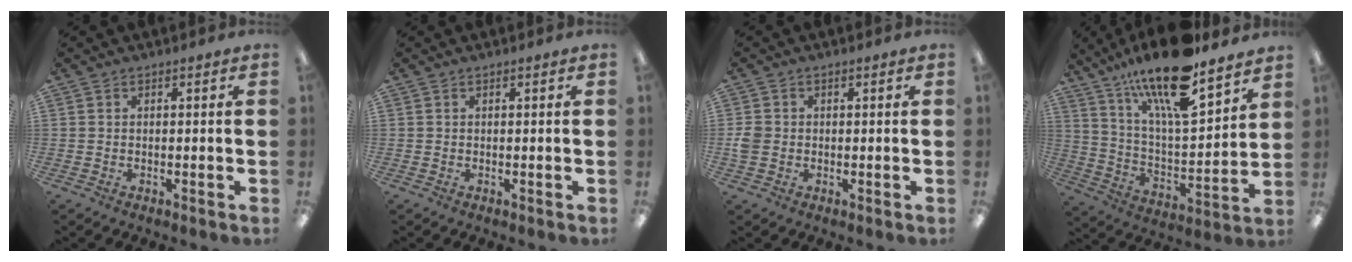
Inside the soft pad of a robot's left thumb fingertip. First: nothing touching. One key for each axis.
{"total": 0.0}
{"total": 3.0, "fx": -0.3, "fy": 2.5, "fz": 1.5, "tx": -0.016, "ty": 0.003, "tz": -0.006}
{"total": 20.1, "fx": 15.6, "fy": 5.0, "fz": 11.7, "tx": -0.213, "ty": -0.097, "tz": 0.264}